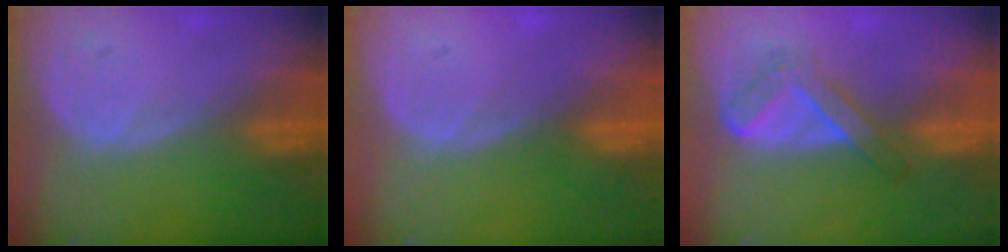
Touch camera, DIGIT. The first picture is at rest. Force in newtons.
{"total": 0.0}
{"total": 4.5, "press": 4.2, "slide": 1.6}